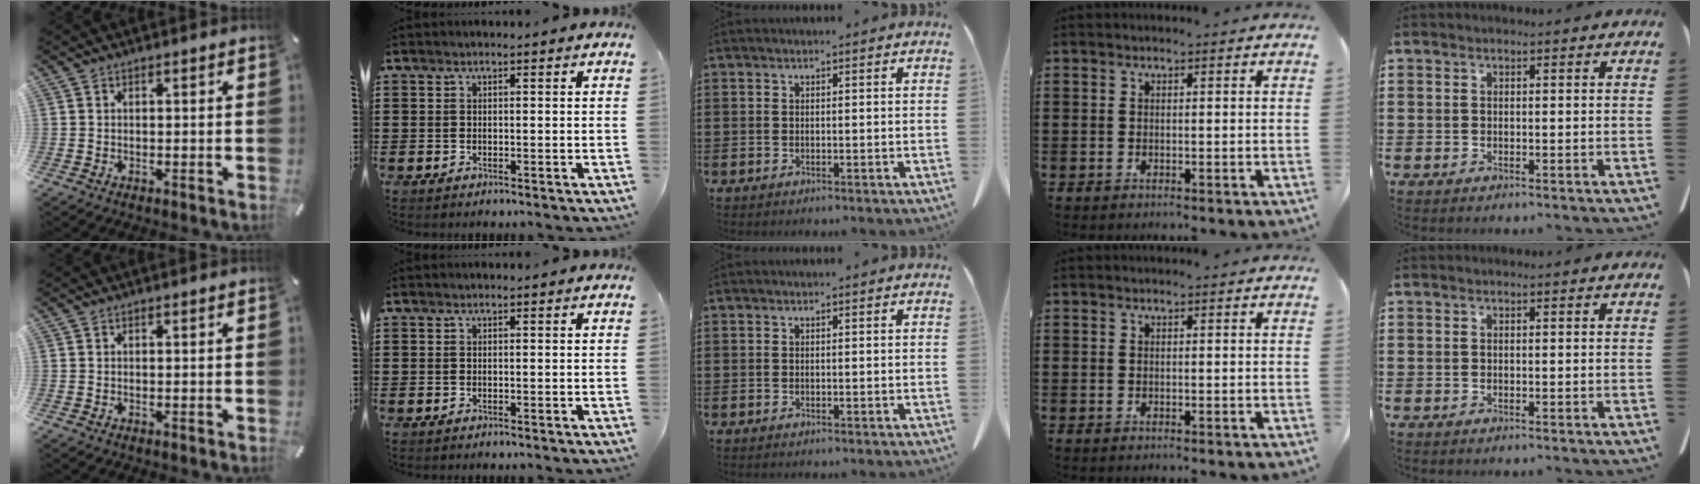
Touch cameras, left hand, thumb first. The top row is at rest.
{}